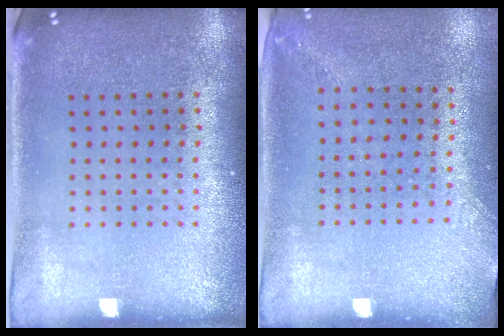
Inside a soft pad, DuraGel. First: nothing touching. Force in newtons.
{"total": 1.3, "press": 1.0, "slide": 0.8}